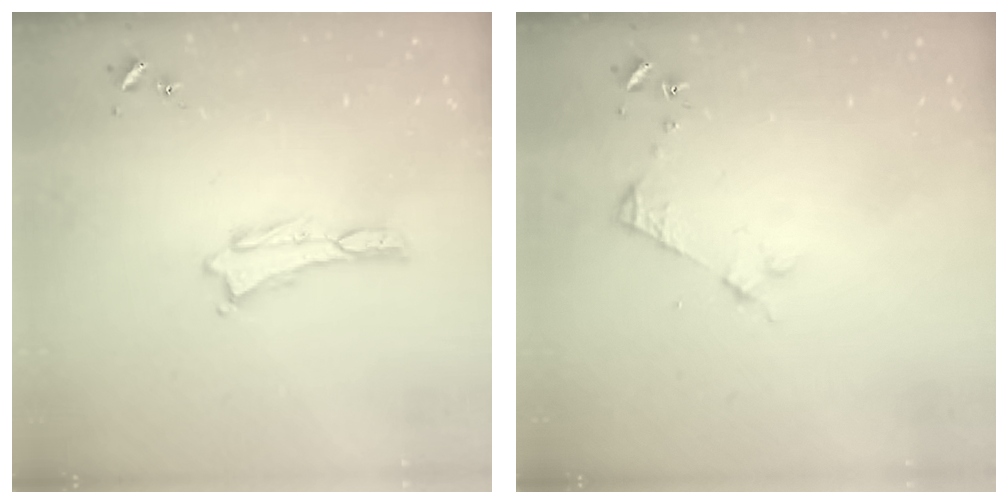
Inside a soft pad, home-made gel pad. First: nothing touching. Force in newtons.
{"total": 3.2, "press": 3.2, "slide": 0.4}